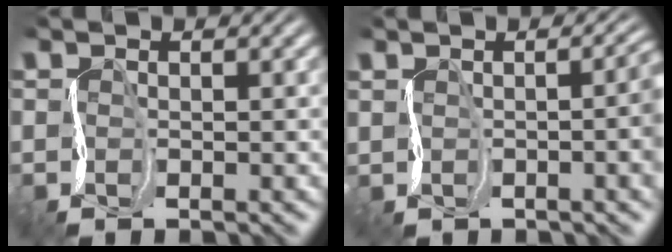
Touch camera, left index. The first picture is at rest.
{"total": 2.3, "force": [0.3, 0.4, 2.3], "torque": [-0.025, -0.002, 0.013]}